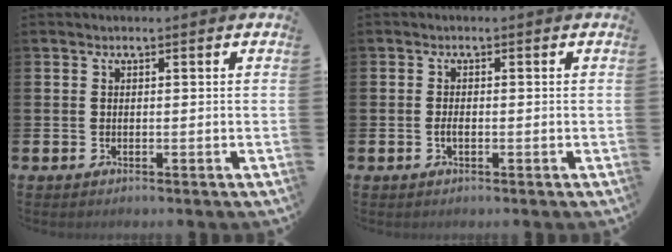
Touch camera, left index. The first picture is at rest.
{"total": 1.1, "force": [-0.3, 0.5, 0.9], "torque": [-0.013, 0.000, -0.008]}